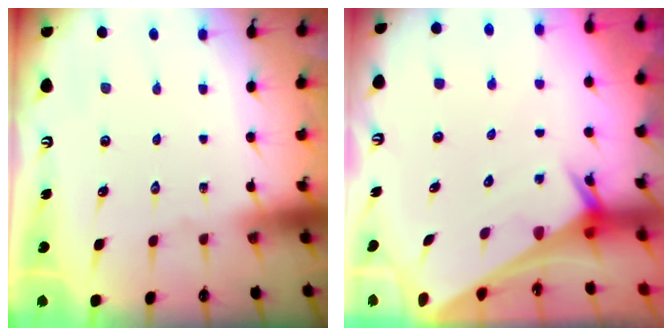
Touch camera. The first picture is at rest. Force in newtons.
{"total": 2.6, "press": 2.6, "slide": 0.1}